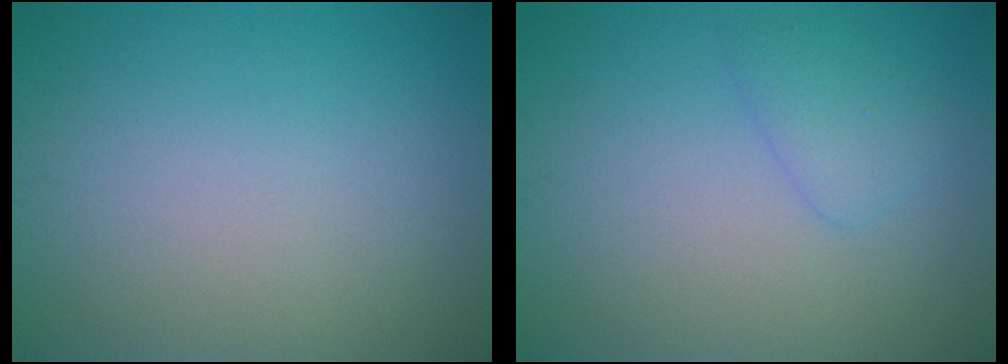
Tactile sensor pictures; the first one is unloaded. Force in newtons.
{"total": 1.8, "press": 1.8, "slide": 0.1}